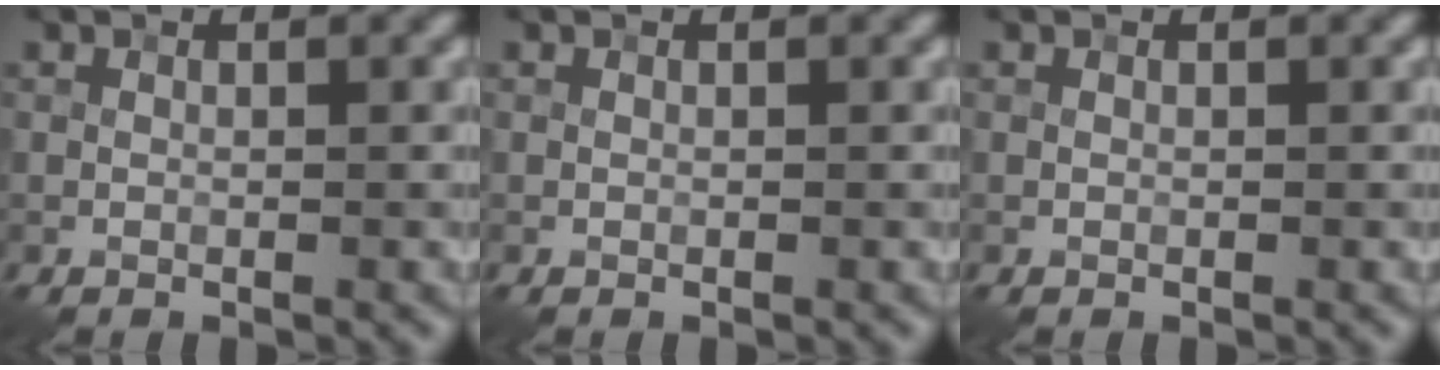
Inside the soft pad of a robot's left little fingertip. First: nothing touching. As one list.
[{"total": 0.0}, {"total": 0.0}]